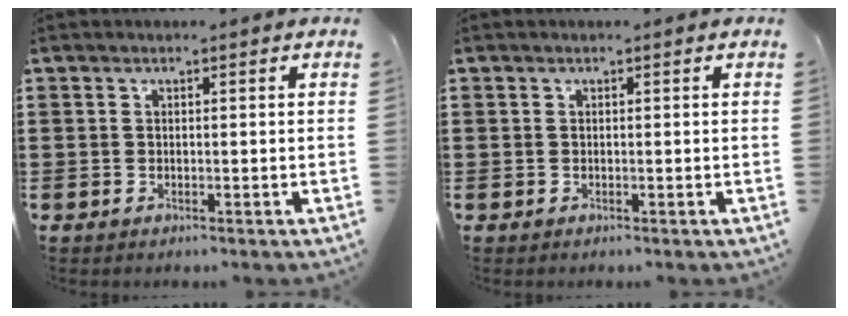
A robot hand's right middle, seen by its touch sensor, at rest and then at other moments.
{"total": 0.0}